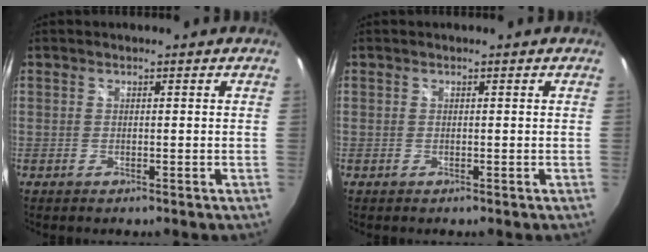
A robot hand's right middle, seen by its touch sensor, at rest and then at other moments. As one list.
[{"total": 0.0}]